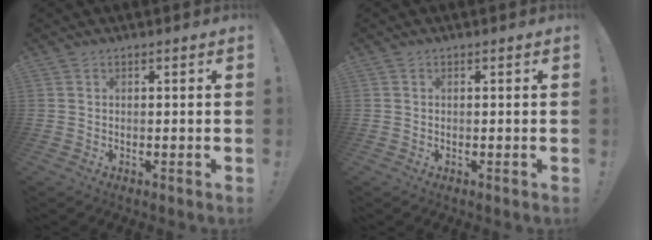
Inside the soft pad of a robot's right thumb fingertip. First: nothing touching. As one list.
[{"total": 0.0}]